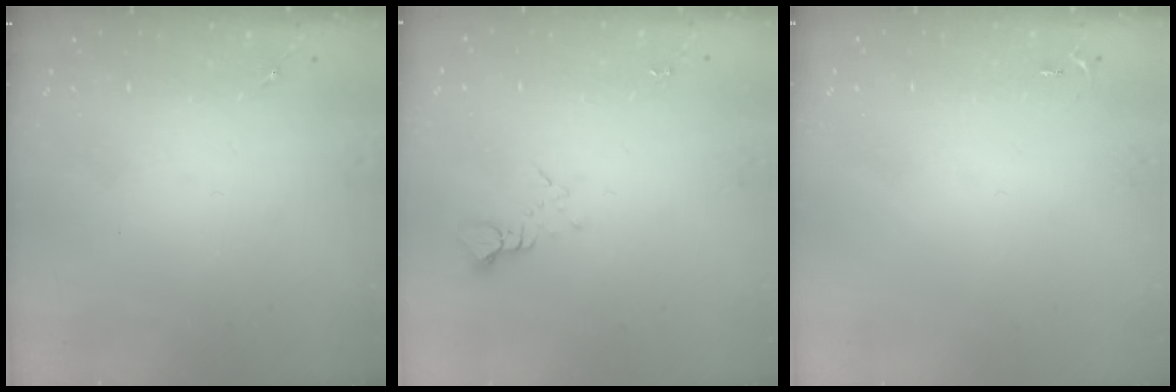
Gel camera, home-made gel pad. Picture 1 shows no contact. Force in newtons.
{"total": 3.8, "press": 3.8, "slide": 0.4}
{"total": 2.6, "press": 2.6, "slide": 0.4}